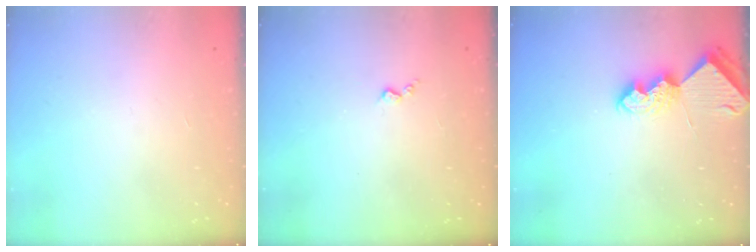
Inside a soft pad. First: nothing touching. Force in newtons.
{"total": 2.7, "press": 2.6, "slide": 0.4}
{"total": 7.1, "press": 7.0, "slide": 0.4}